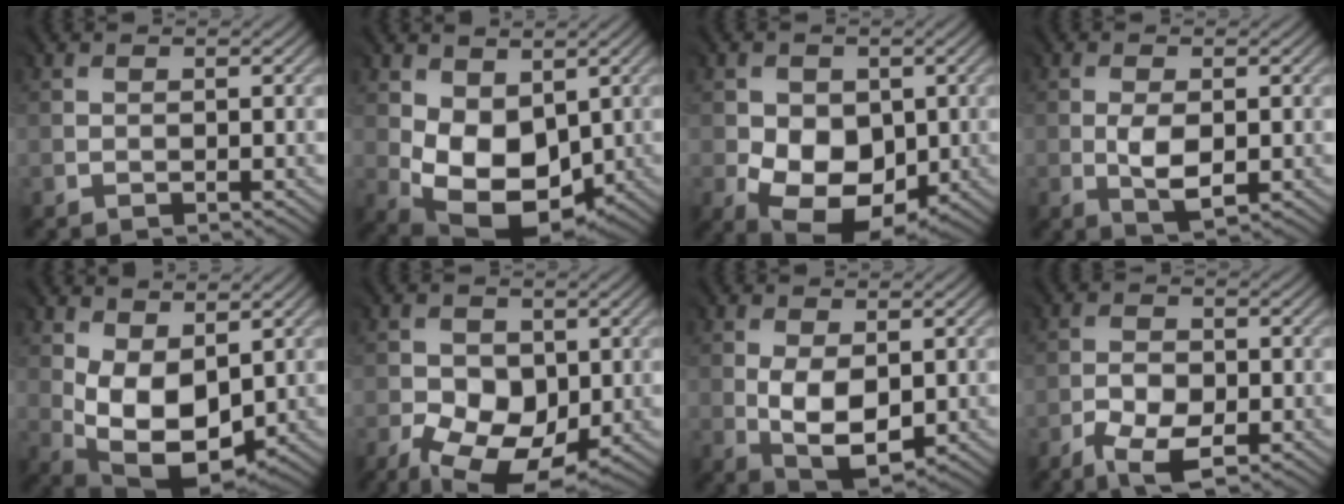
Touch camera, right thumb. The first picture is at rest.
{"total": 8.7, "force": [0.2, 6.1, 6.2], "torque": [-0.136, -0.021, 0.008]}
{"total": 10.5, "force": [-1.9, 7.8, 6.8], "torque": [-0.115, -0.021, -0.024]}
{"total": 3.9, "force": [-0.7, 2.0, 3.3], "torque": [-0.073, -0.008, -0.006]}
{"total": 9.1, "force": [0.8, 5.6, 7.1], "torque": [-0.158, -0.009, 0.020]}
{"total": 10.4, "force": [-3.4, 6.6, 7.3], "torque": [-0.142, -0.021, -0.057]}
{"total": 6.7, "force": [-0.4, 3.8, 5.4], "torque": [-0.111, -0.012, 0.001]}
{"total": 6.5, "force": [-4.2, 2.7, 4.1], "torque": [-0.083, -0.013, -0.077]}